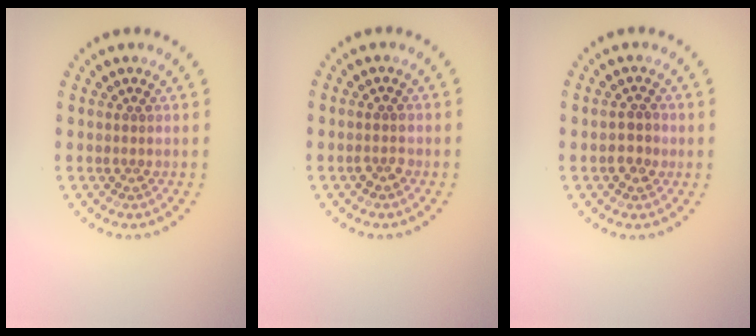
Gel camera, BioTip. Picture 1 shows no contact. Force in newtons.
{"total": 1.2, "press": 1.2, "slide": 0.1}
{"total": 2.0, "press": 2.0, "slide": 0.4}